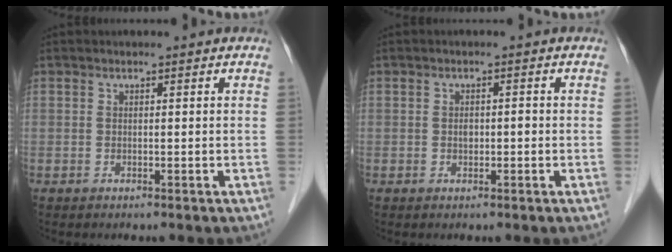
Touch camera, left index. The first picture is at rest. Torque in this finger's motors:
{"motor_torque": [0.00, 0.06, -0.01, 0.00]}